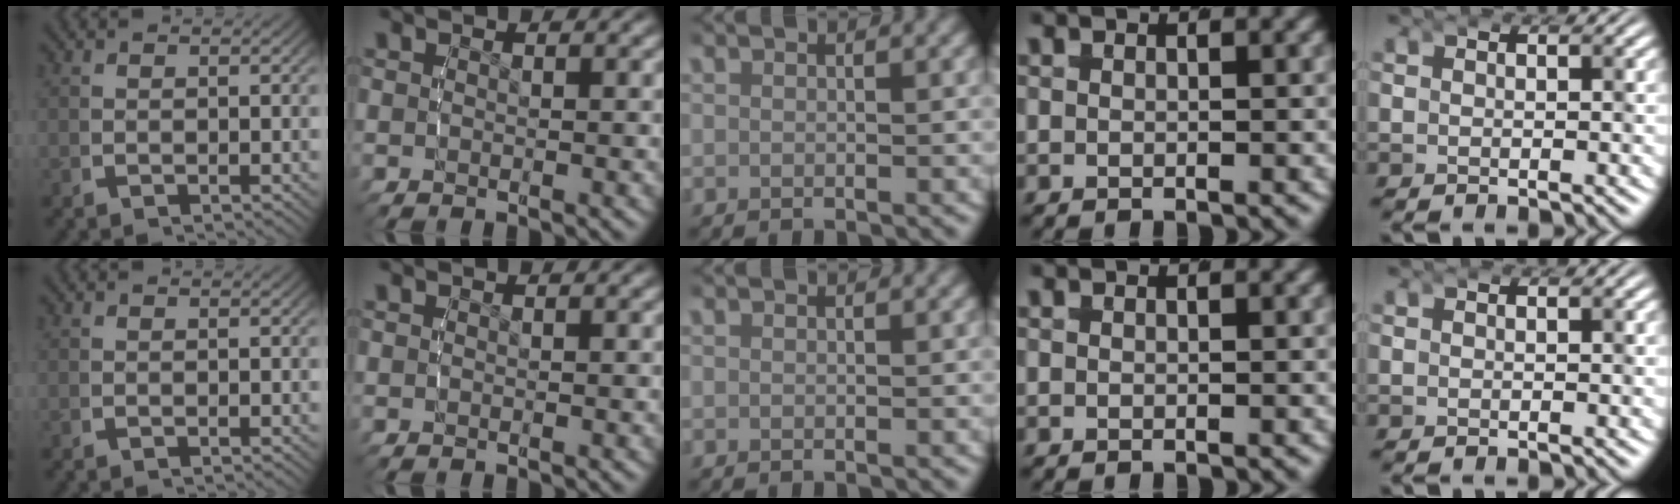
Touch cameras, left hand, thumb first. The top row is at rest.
{}